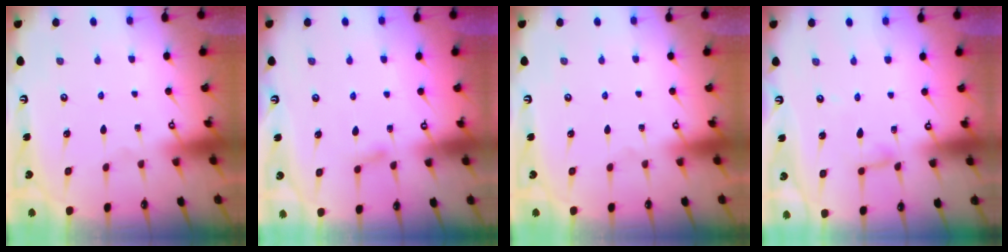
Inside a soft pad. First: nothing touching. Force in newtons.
{"total": 4.3, "press": 4.2, "slide": 0.6}
{"total": 0.0}
{"total": 4.1, "press": 4.1, "slide": 0.3}